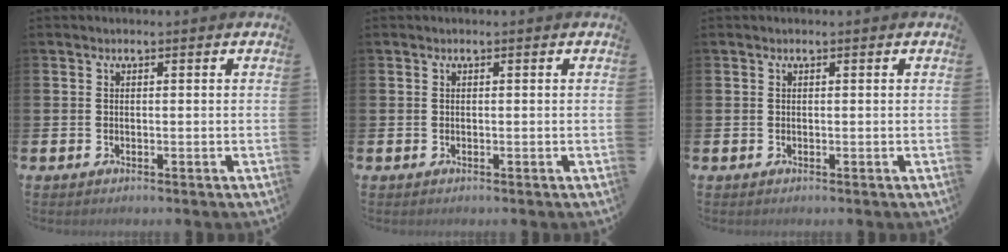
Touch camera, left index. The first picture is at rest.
{"total": 0.0}
{"total": 0.0}